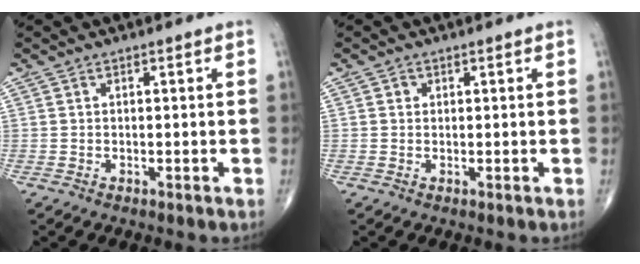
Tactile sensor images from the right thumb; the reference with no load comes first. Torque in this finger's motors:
{"motor_torque": [0.00, 0.34, 0.30, 0.22, -0.01]}